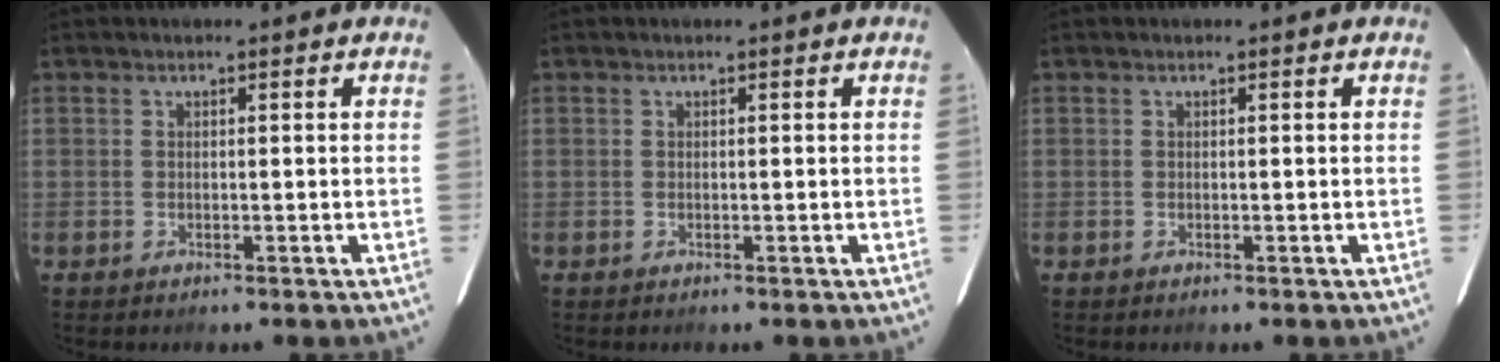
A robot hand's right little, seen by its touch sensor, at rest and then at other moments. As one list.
[{"total": 0.0}, {"total": 0.0}]